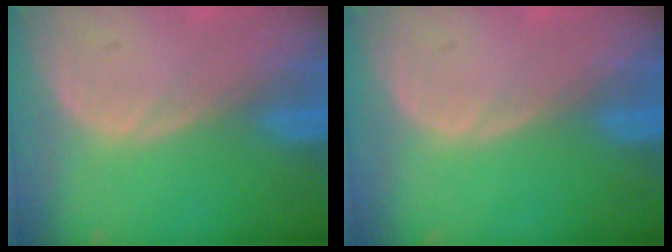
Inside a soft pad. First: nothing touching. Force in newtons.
{"total": 0.0}